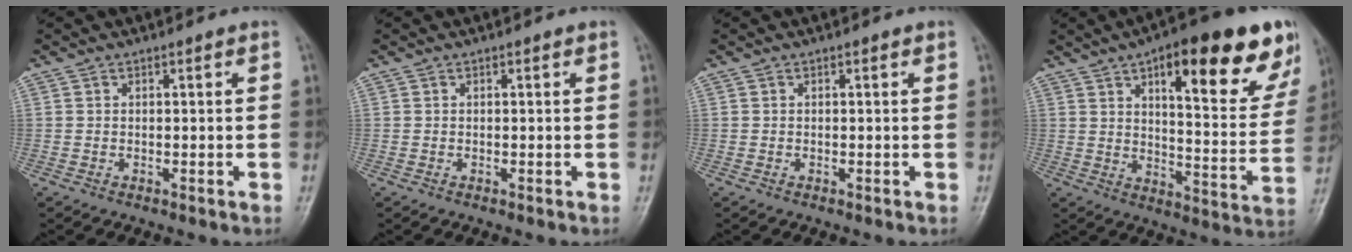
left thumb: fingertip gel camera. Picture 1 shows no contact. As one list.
[{"total": 0.0}, {"total": 0.0}, {"total": 24.5, "force": [12.9, 7.8, 19.3], "torque": [-0.225, -0.034, 0.179]}]